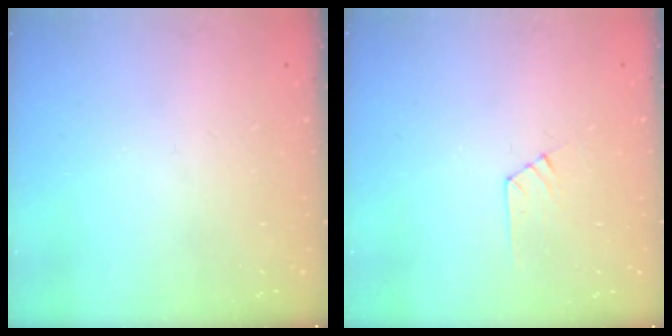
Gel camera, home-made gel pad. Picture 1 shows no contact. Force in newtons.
{"total": 7.1, "press": 7.0, "slide": 0.7}